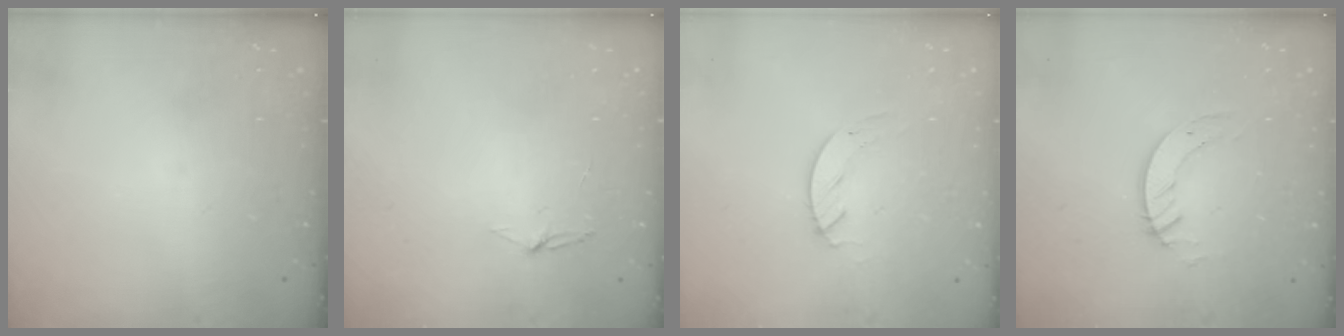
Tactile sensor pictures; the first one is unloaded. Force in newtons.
{"total": 3.8, "press": 3.8, "slide": 0.4}
{"total": 2.4, "press": 2.4, "slide": 0.2}
{"total": 3.4, "press": 3.4, "slide": 0.1}